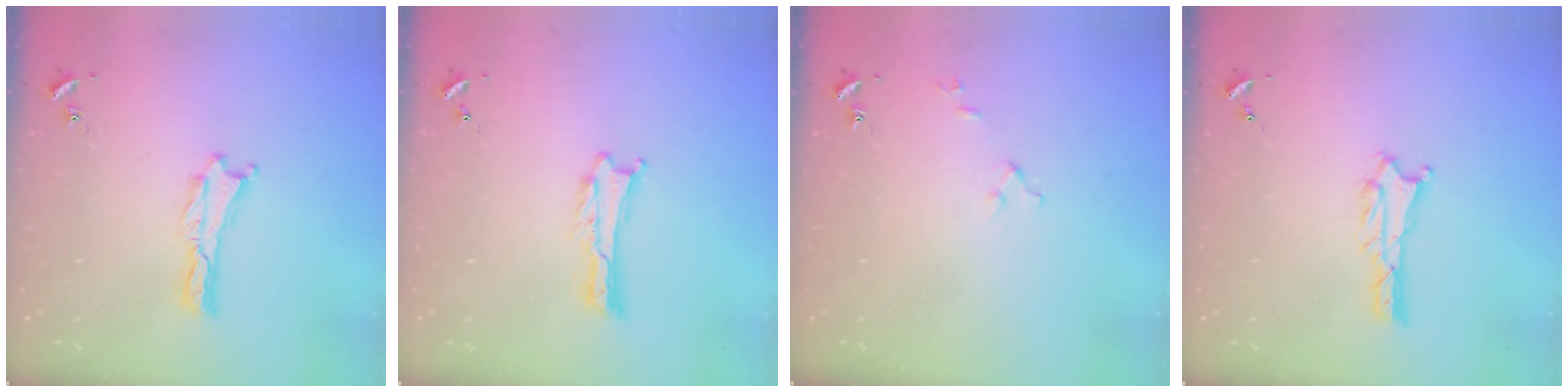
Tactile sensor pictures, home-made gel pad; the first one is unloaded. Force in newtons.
{"total": 0.0}
{"total": 2.6, "press": 2.6, "slide": 0.3}
{"total": 2.0, "press": 2.0, "slide": 0.3}